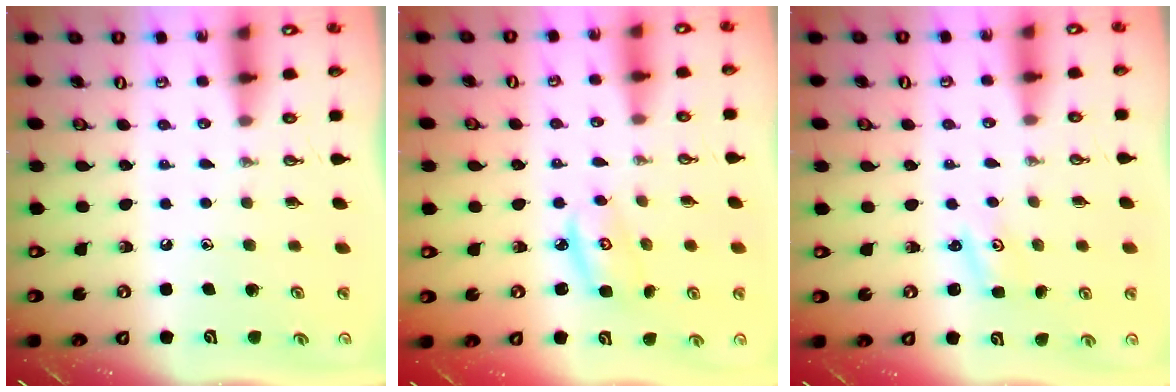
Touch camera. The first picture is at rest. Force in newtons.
{"total": 4.2, "press": 4.2, "slide": 0.3}
{"total": 1.5, "press": 1.4, "slide": 0.2}